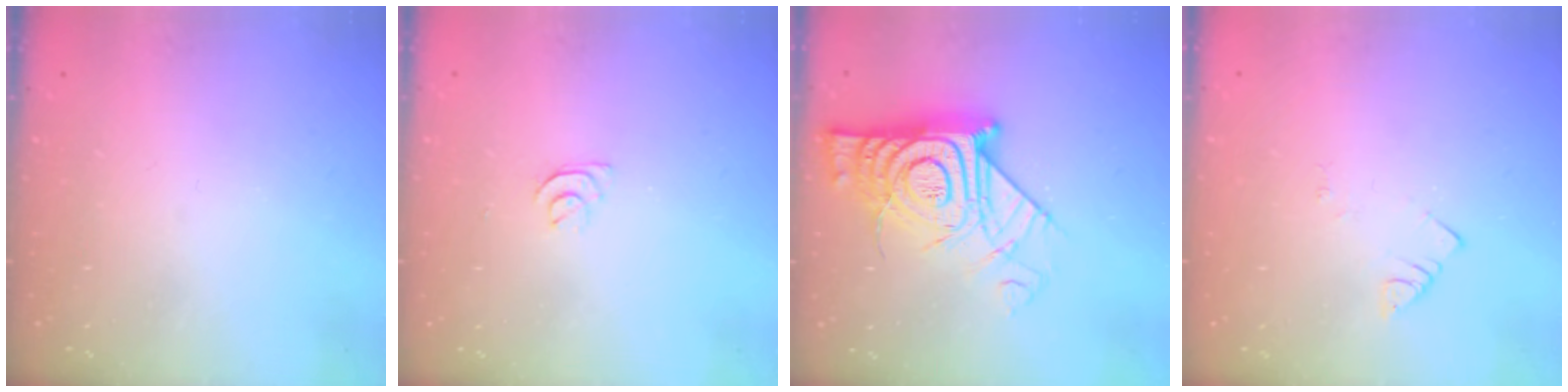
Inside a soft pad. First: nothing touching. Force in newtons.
{"total": 3.6, "press": 3.6, "slide": 0.4}
{"total": 19.3, "press": 19.2, "slide": 1.7}
{"total": 1.7, "press": 1.7, "slide": 0.3}